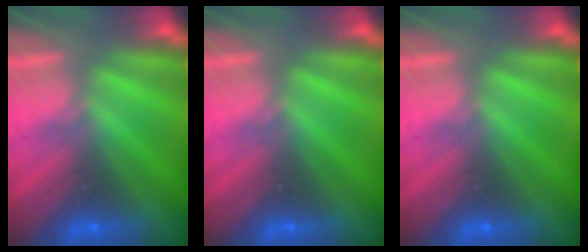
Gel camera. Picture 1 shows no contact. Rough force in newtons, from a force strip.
{"total": 0.0}
{"total": 0.0}